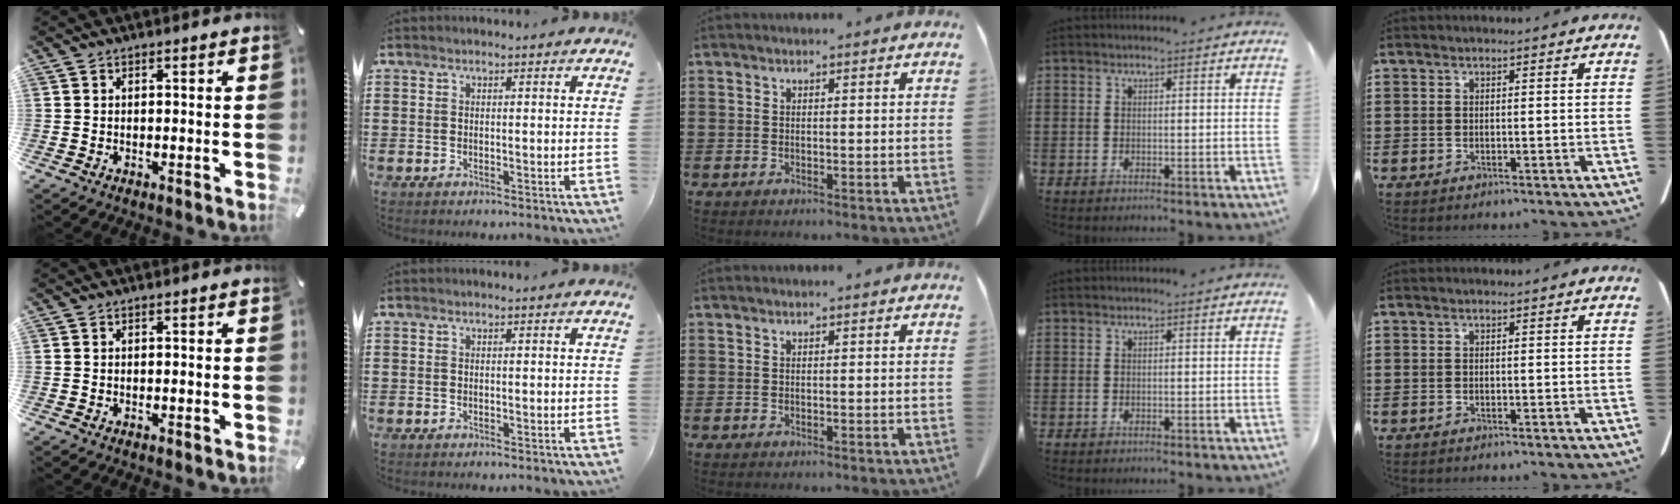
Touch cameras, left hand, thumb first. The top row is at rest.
{}